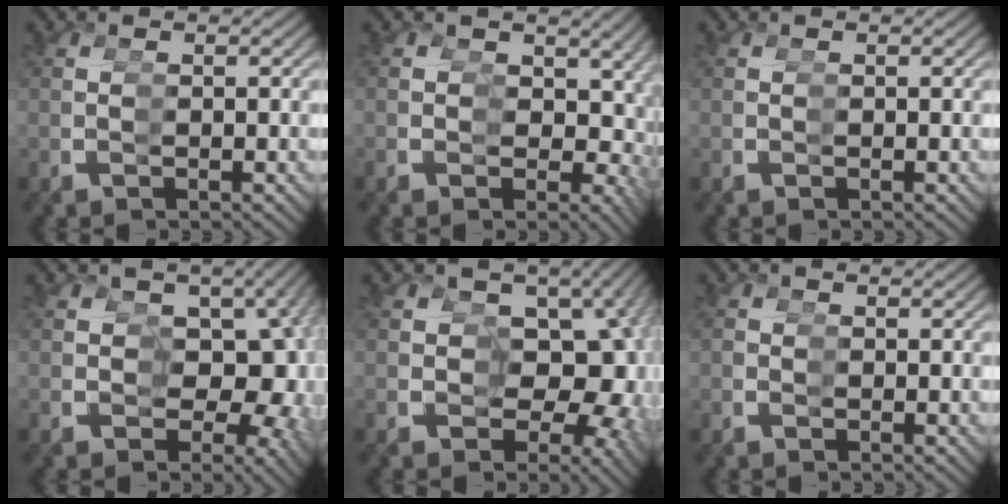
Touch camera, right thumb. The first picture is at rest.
{"total": 5.9, "force": [0.8, 5.0, 3.1], "torque": [-0.038, -0.034, 0.028]}
{"total": 0.0}
{"total": 12.3, "force": [-0.1, 9.9, 7.4], "torque": [-0.090, -0.039, 0.013]}
{"total": 14.1, "force": [-0.1, 11.3, 8.4], "torque": [-0.105, -0.038, 0.011]}
{"total": 0.9, "force": [-0.3, 0.9, -0.1], "torque": [-0.002, -0.009, -0.003]}